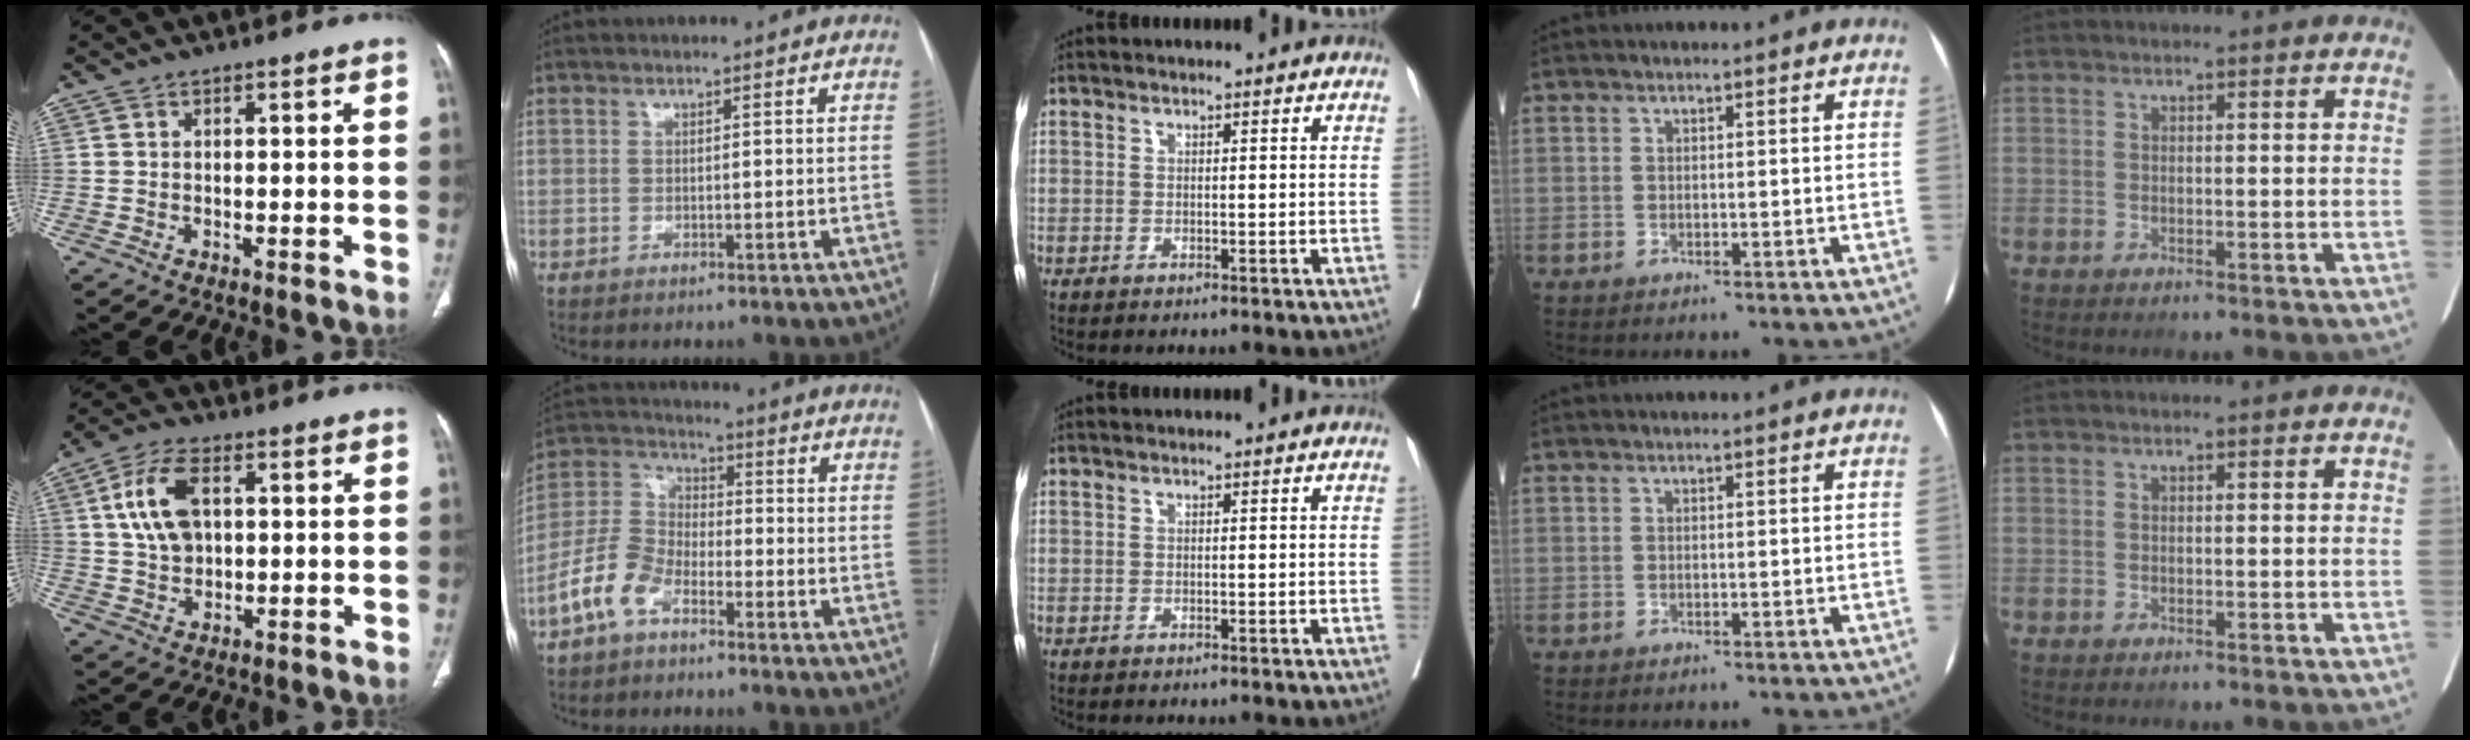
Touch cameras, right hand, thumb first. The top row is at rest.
{"thumb": {"total": 9.9, "force": [2.3, 6.0, 7.5], "torque": [-0.139, 0.005, 0.044]}, "index": {"total": 8.3, "force": [-4.9, 4.5, 5.0], "torque": [-0.129, 0.017, -0.106]}}